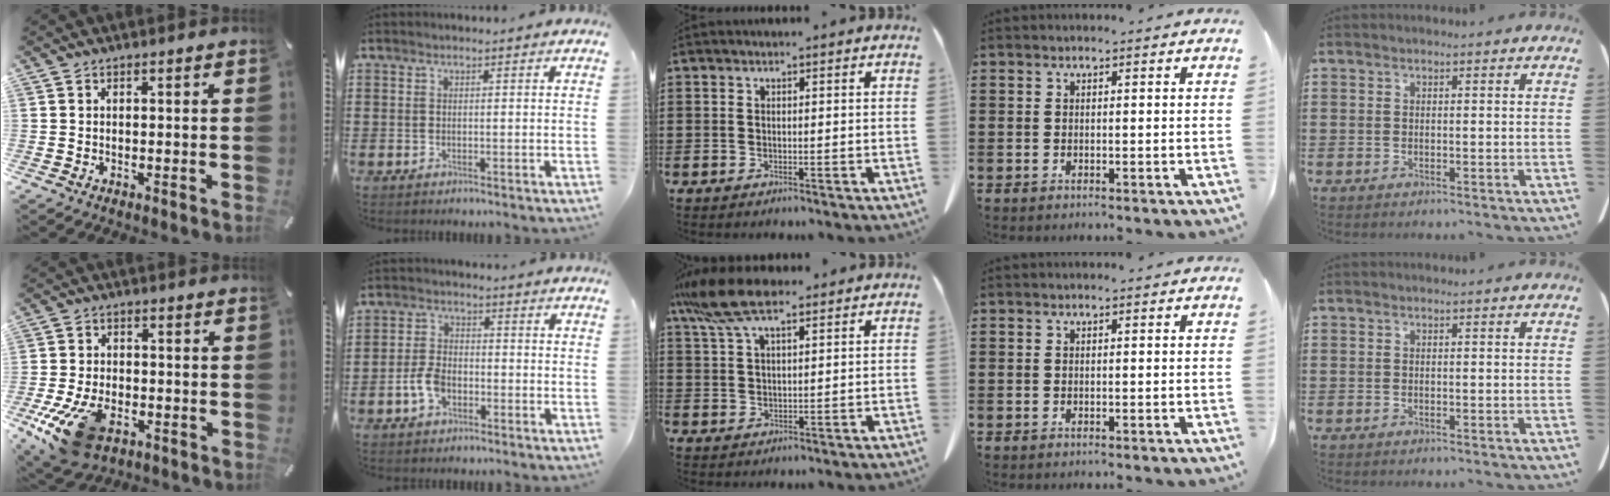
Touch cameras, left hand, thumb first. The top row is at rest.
{"thumb": {"total": 13.9, "force": [-6.9, 8.1, 8.9], "torque": [-0.184, 0.026, -0.116]}, "index": {"total": 4.7, "force": [-1.8, 2.8, 3.4], "torque": [-0.088, -0.003, -0.039]}, "middle": {"total": 8.7, "force": [6.1, 2.4, 5.8], "torque": [-0.139, -0.009, 0.109]}}